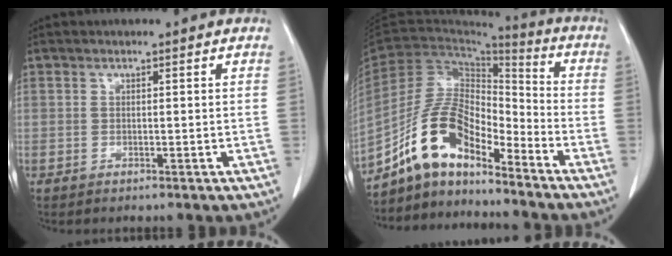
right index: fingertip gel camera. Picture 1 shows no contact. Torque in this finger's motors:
{"motor_torque": [0.32, -0.33, 0.11, -0.03]}